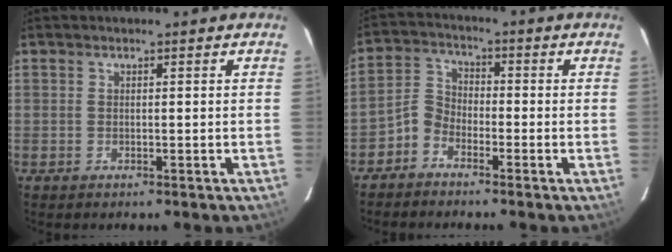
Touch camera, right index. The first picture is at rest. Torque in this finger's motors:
{"motor_torque": [0.11, -0.17, -0.23, -0.17]}